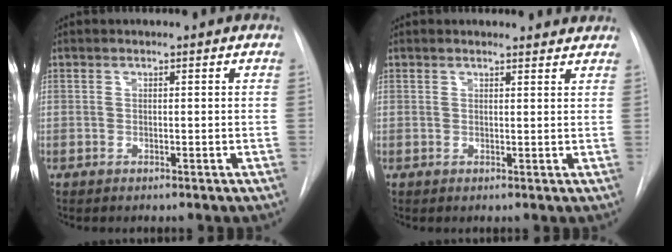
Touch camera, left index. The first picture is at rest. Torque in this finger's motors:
{"motor_torque": [0.65, -0.83, -0.01, 0.03]}